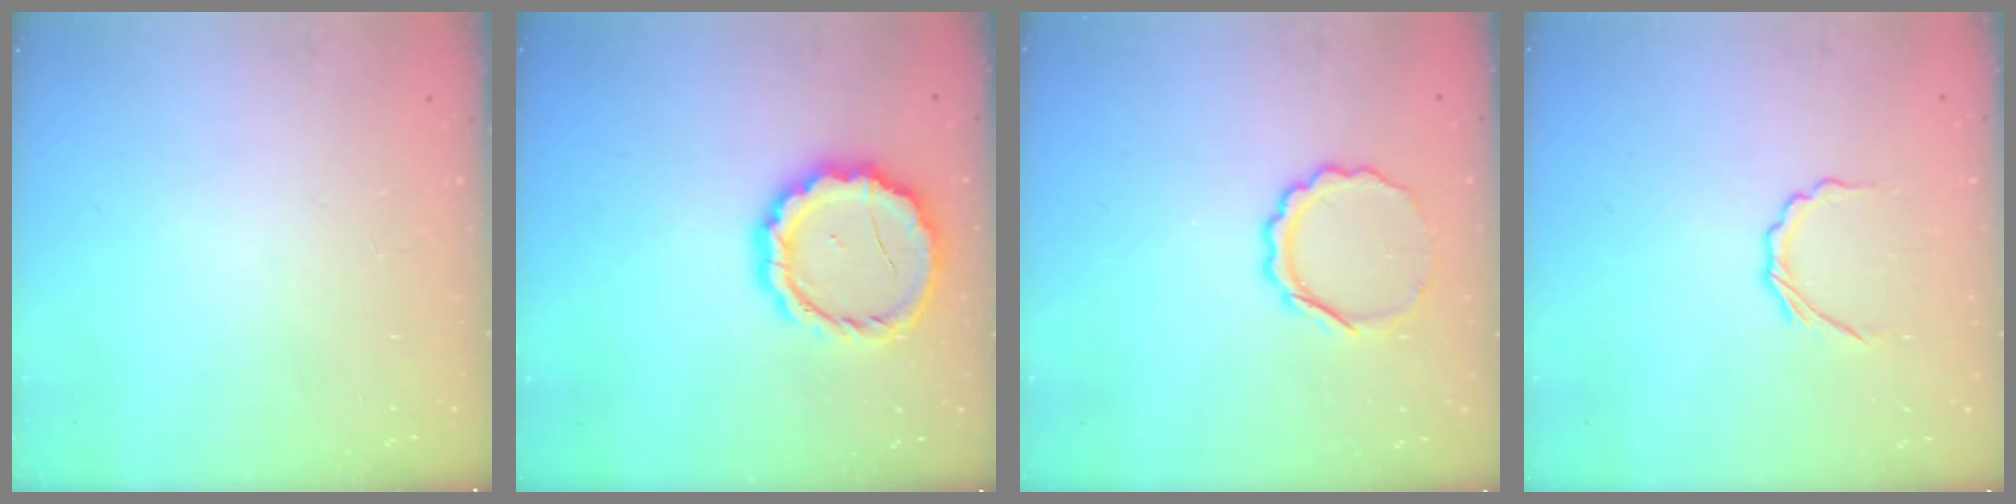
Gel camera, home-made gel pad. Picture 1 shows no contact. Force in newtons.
{"total": 12.1, "press": 12.0, "slide": 1.5}
{"total": 7.3, "press": 7.3, "slide": 0.8}
{"total": 4.0, "press": 3.8, "slide": 1.3}